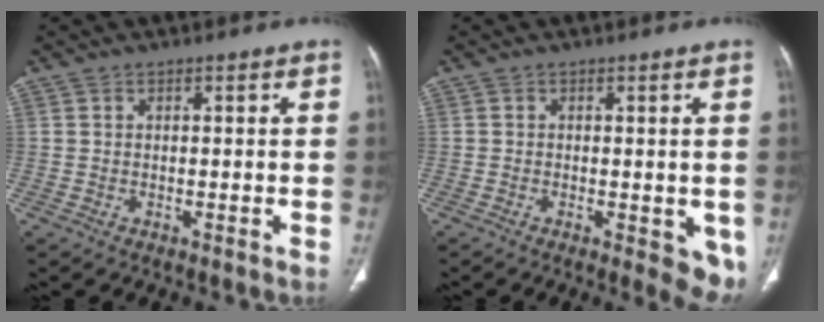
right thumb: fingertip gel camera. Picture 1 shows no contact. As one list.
[{"total": 6.3, "force": [-1.7, 2.5, 5.6], "torque": [-0.054, -0.012, -0.019]}]